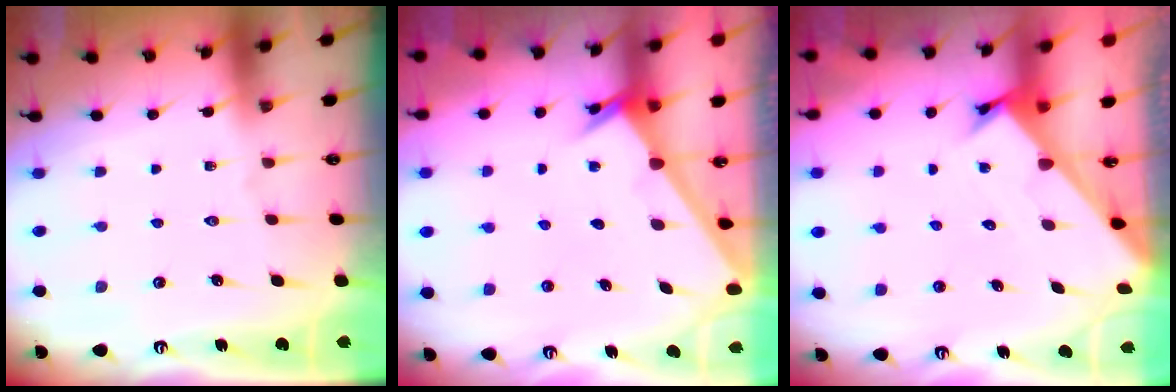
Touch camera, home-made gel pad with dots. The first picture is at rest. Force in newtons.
{"total": 2.6, "press": 2.6, "slide": 0.2}
{"total": 2.4, "press": 2.3, "slide": 0.3}